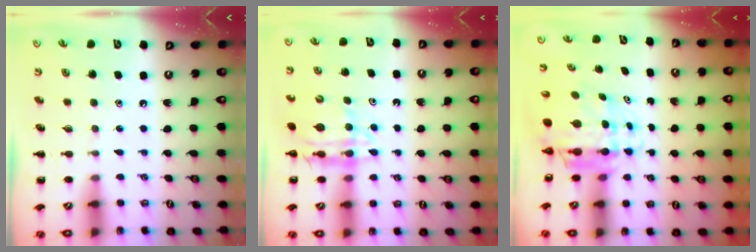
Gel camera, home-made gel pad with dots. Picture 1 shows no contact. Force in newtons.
{"total": 10.7, "press": 10.0, "slide": 3.9}
{"total": 7.2, "press": 6.9, "slide": 2.0}